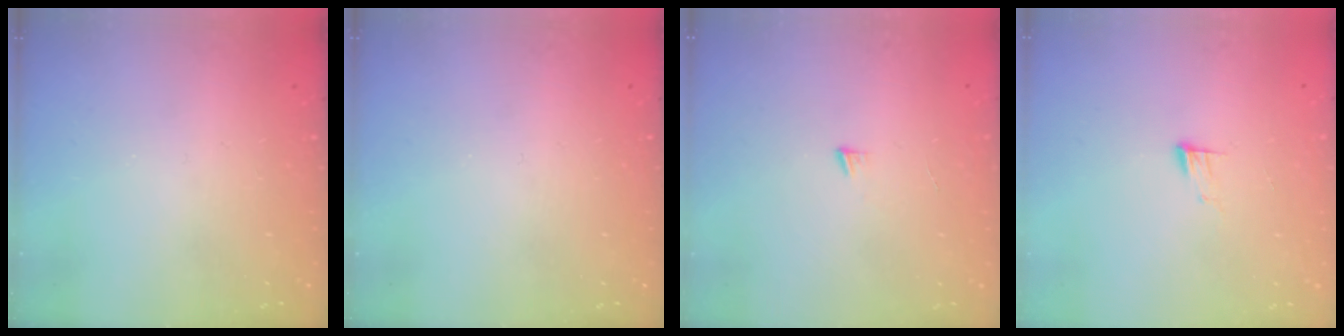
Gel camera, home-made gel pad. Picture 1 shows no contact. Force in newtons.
{"total": 0.0}
{"total": 3.0, "press": 3.0, "slide": 0.3}
{"total": 5.1, "press": 5.1, "slide": 0.5}